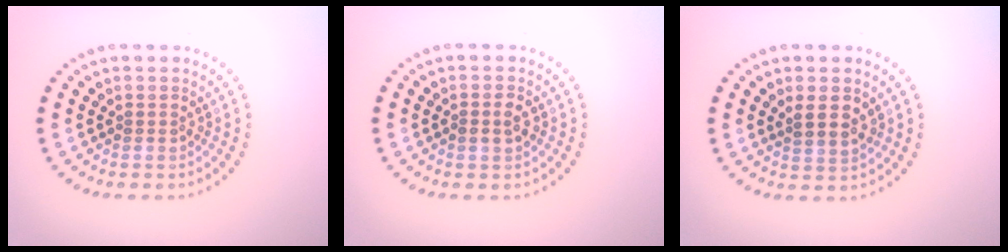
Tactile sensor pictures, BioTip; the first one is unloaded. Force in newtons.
{"total": 1.5, "press": 1.5, "slide": 0.2}
{"total": 1.7, "press": 1.6, "slide": 0.8}